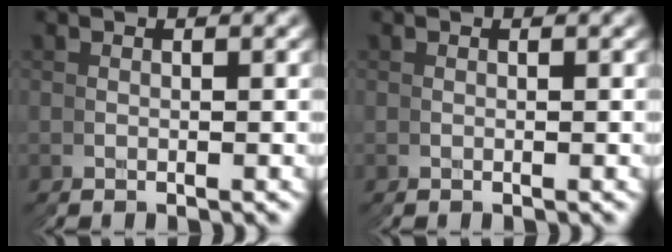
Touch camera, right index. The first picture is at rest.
{"total": 0.0}